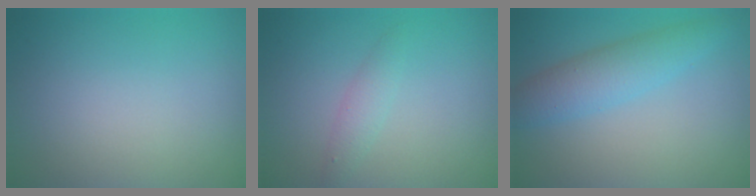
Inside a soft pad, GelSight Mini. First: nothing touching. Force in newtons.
{"total": 1.4, "press": 1.4, "slide": 0.0}
{"total": 3.6, "press": 3.6, "slide": 0.0}